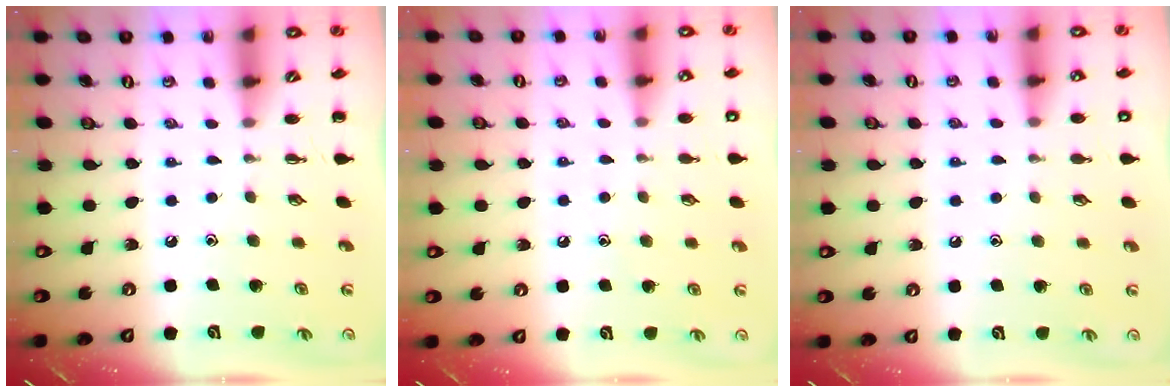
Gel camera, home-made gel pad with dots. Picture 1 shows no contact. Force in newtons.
{"total": 6.0, "press": 5.8, "slide": 1.7}
{"total": 6.9, "press": 6.5, "slide": 2.0}